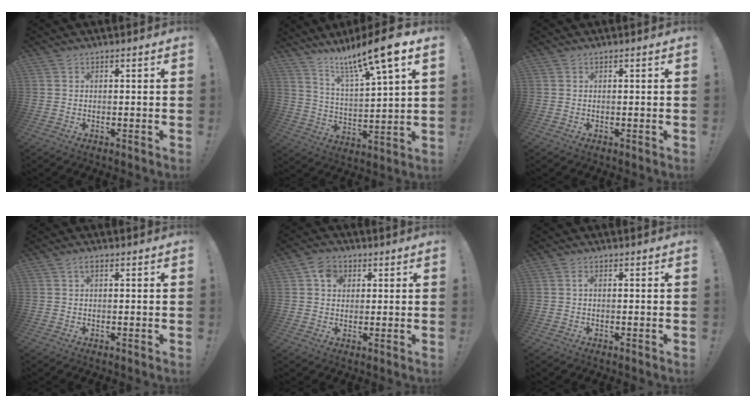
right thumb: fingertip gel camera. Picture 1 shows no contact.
{"total": 14.2, "force": [10.7, 0.7, 9.2], "torque": [-0.165, -0.077, 0.169]}
{"total": 0.0}
{"total": 1.9, "force": [0.4, 1.0, 1.5], "torque": [-0.022, 0.003, 0.005]}
{"total": 5.8, "force": [1.8, 4.8, 2.6], "torque": [-0.038, 0.003, 0.034]}
{"total": 1.1, "force": [-0.2, 0.2, 1.0], "torque": [-0.021, 0.004, -0.005]}